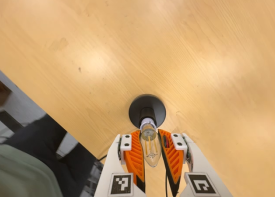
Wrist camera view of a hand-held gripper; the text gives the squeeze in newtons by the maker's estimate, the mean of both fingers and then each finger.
{"total": 21.9, "left": 21.7, "right": 22.2}